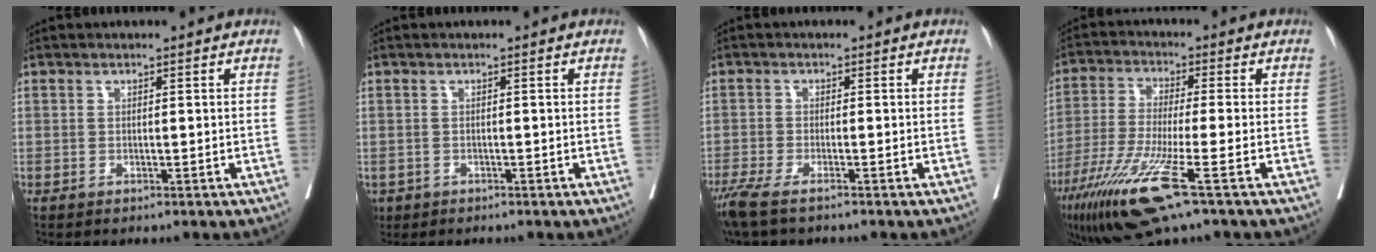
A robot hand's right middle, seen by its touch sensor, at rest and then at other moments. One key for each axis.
{"total": 1.9, "fx": -1.1, "fy": 1.5, "fz": 0.5, "tx": -0.013, "ty": 0.000, "tz": -0.013}
{"total": 5.1, "fx": -4.0, "fy": 0.3, "fz": 3.2, "tx": -0.053, "ty": -0.011, "tz": -0.070}
{"total": 12.9, "fx": -6.6, "fy": 0.4, "fz": 11.1, "tx": -0.226, "ty": -0.035, "tz": -0.121}